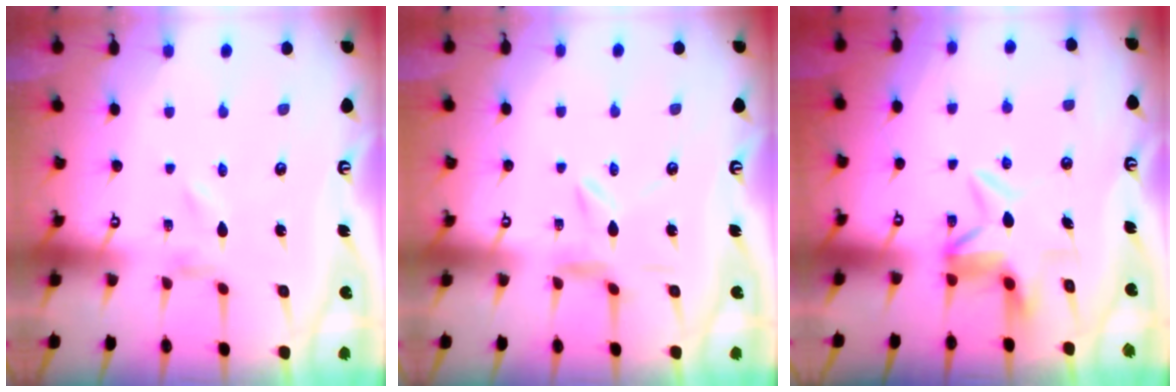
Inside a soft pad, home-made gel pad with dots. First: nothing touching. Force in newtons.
{"total": 4.5, "press": 4.4, "slide": 0.4}
{"total": 5.8, "press": 5.6, "slide": 1.7}